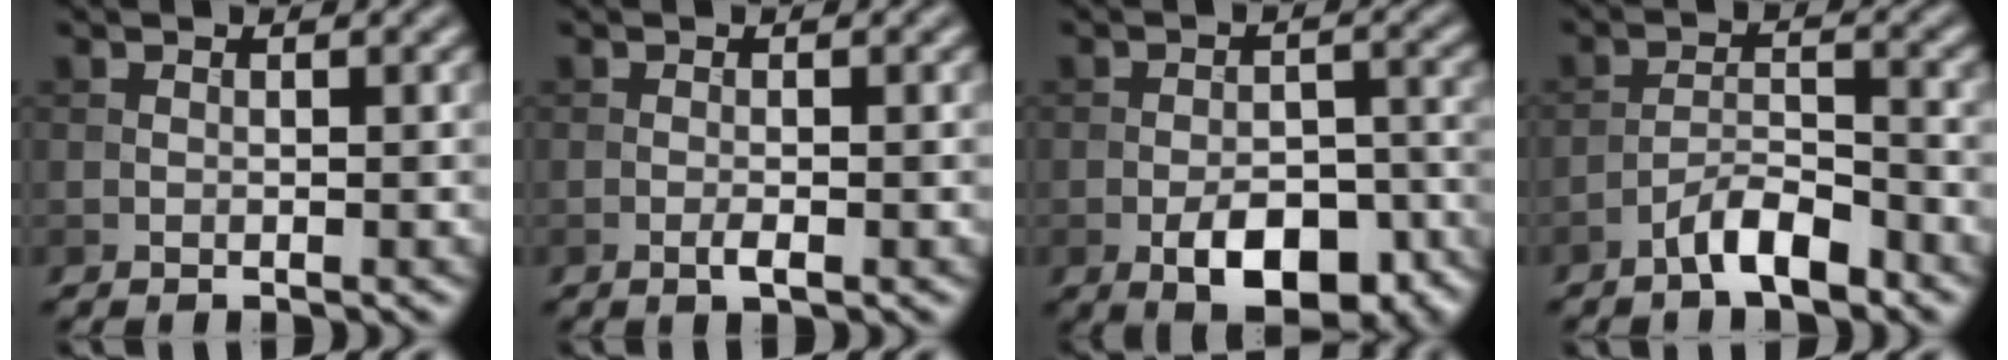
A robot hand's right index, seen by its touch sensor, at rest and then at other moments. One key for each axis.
{"total": 1.1, "fx": -0.5, "fy": 0.2, "fz": 1.0, "tx": -0.018, "ty": -0.002, "tz": -0.009}
{"total": 8.4, "fx": -4.3, "fy": 4.1, "fz": 5.9, "tx": -0.088, "ty": -0.008, "tz": -0.056}
{"total": 3.9, "fx": -2.9, "fy": 1.0, "fz": 2.5, "tx": -0.044, "ty": 0.011, "tz": -0.056}